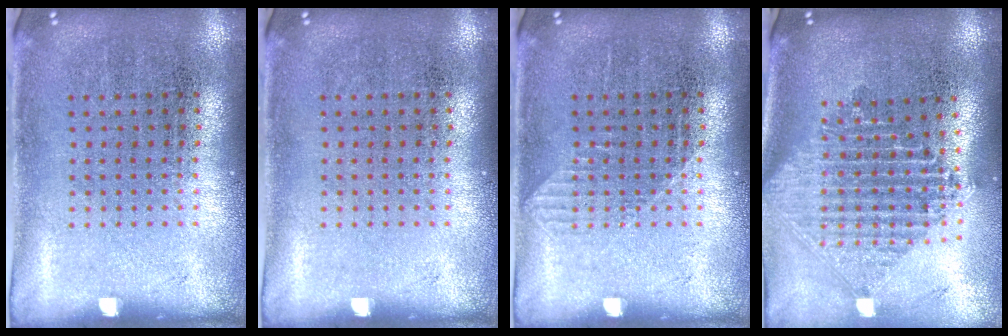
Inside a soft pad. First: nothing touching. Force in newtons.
{"total": 0.0}
{"total": 0.7, "press": 0.6, "slide": 0.2}
{"total": 2.4, "press": 1.9, "slide": 1.5}